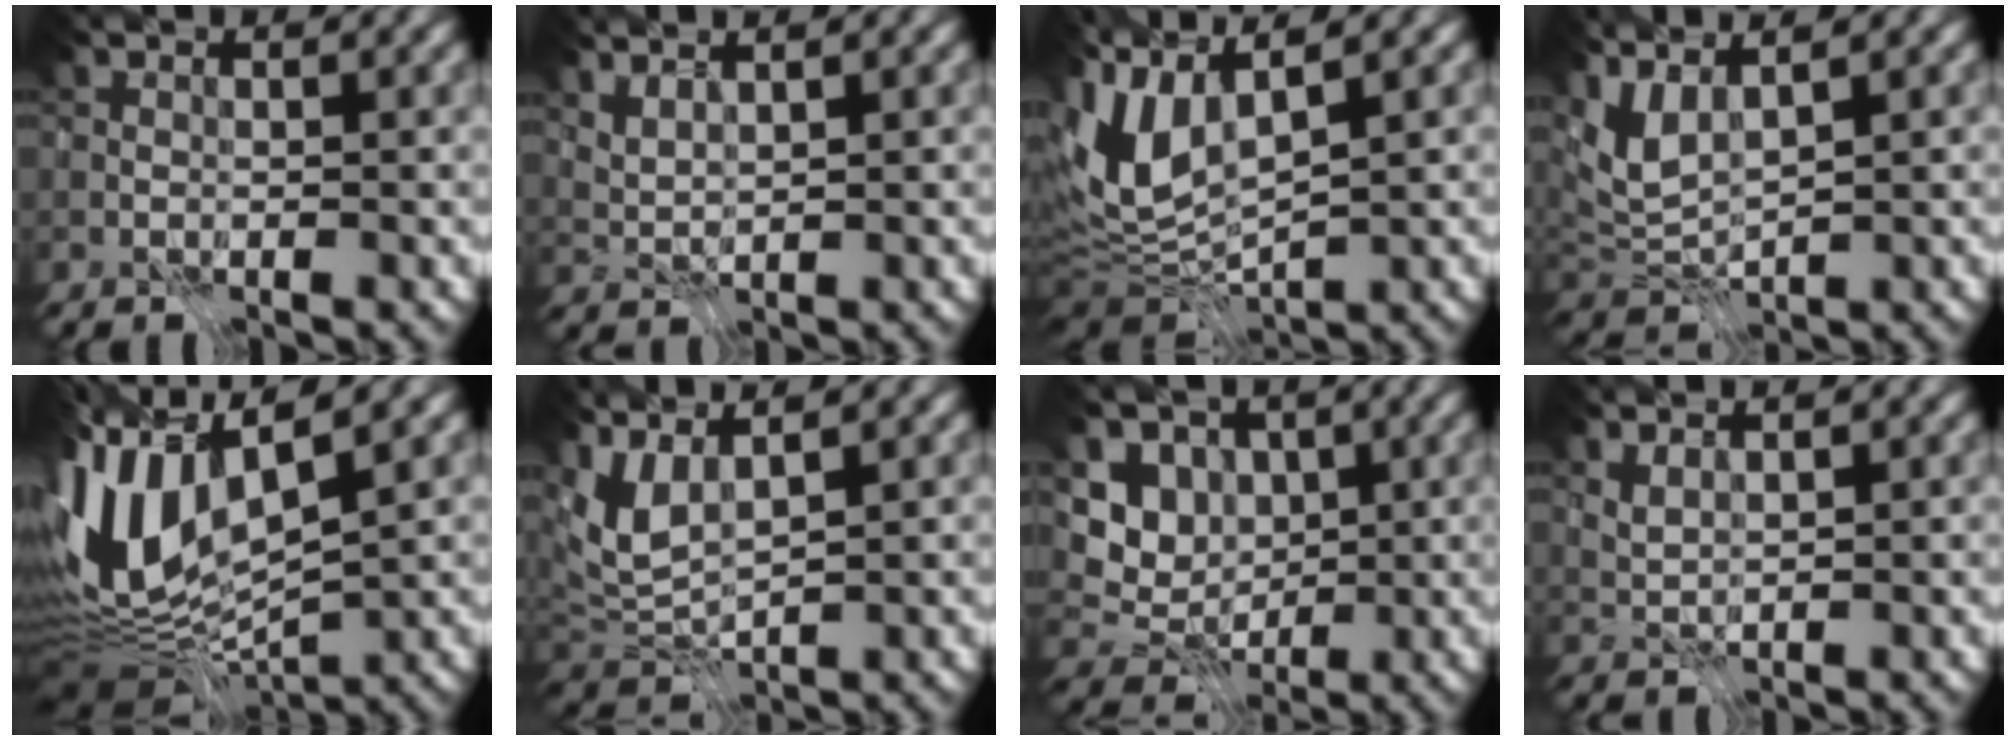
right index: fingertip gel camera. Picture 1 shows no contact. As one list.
[{"total": 2.1, "force": [1.8, 0.3, 1.0], "torque": [-0.025, -0.003, 0.039]}, {"total": 8.2, "force": [2.0, 3.6, 7.1], "torque": [-0.179, 0.002, 0.034]}, {"total": 4.2, "force": [2.1, 1.5, 3.3], "torque": [-0.085, 0.004, 0.041]}, {"total": 11.3, "force": [-0.1, 5.4, 10.0], "torque": [-0.223, -0.003, -0.005]}, {"total": 4.3, "force": [1.8, 1.7, 3.5], "torque": [-0.090, 0.002, 0.036]}, {"total": 4.8, "force": [0.7, 4.0, 2.6], "torque": [-0.049, -0.008, 0.001]}, {"total": 1.4, "force": [1.1, 0.1, 0.8], "torque": [-0.019, -0.002, 0.028]}]